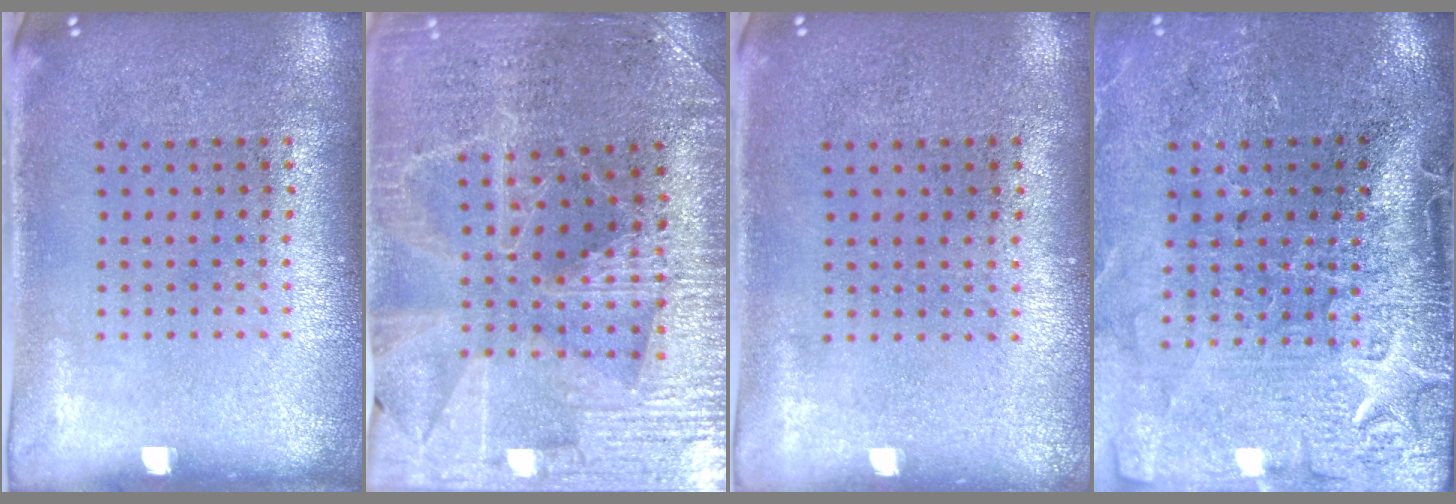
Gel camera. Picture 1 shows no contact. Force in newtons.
{"total": 3.4, "press": 3.3, "slide": 0.7}
{"total": 0.0}
{"total": 4.5, "press": 3.8, "slide": 2.6}